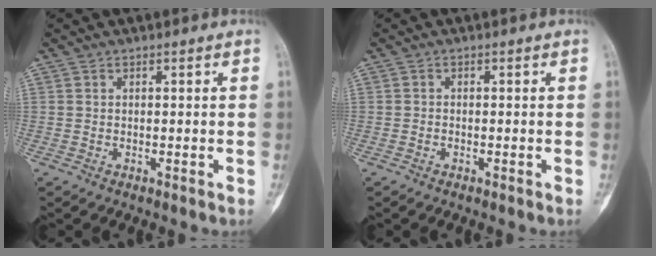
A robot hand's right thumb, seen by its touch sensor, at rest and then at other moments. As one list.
[{"total": 0.0}]